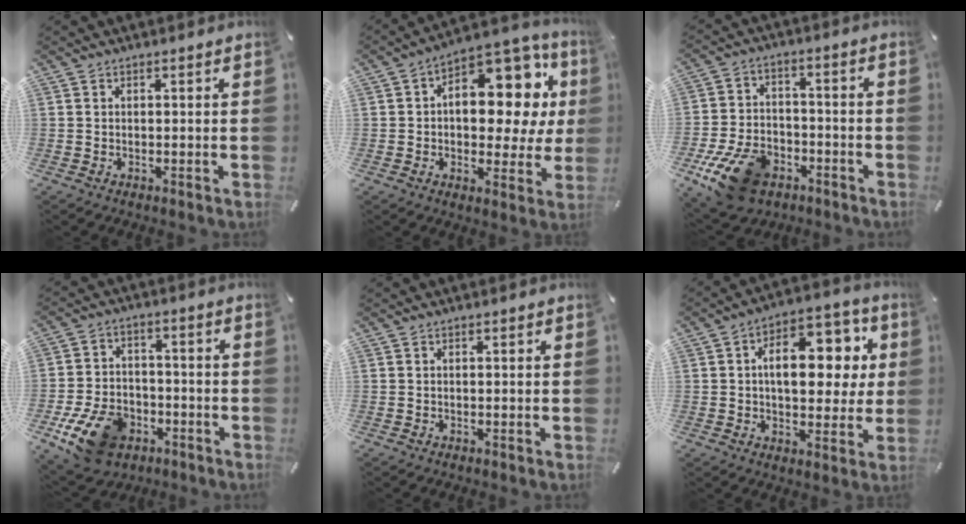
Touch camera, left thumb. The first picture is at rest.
{"total": 16.5, "force": [4.6, 9.5, 12.7], "torque": [-0.166, -0.043, 0.075]}
{"total": 15.0, "force": [-8.0, 9.5, 8.5], "torque": [-0.156, 0.049, -0.135]}
{"total": 13.6, "force": [-6.6, 9.2, 7.5], "torque": [-0.136, 0.039, -0.116]}
{"total": 0.0}
{"total": 15.7, "force": [3.5, 9.5, 12.0], "torque": [-0.161, -0.014, 0.060]}